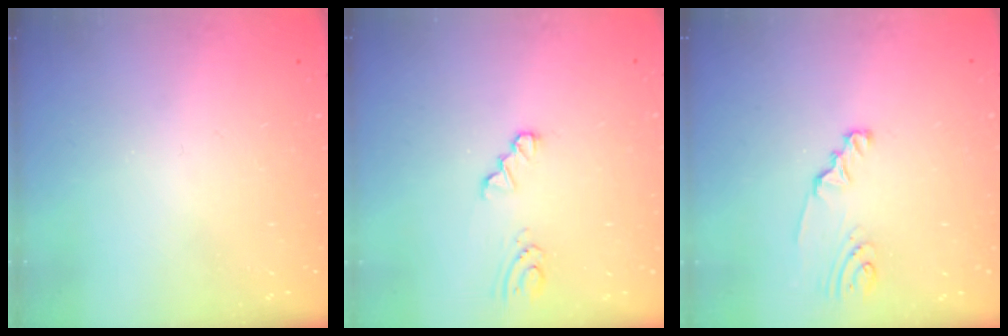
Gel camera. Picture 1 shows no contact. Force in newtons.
{"total": 0.9, "press": 0.9, "slide": 0.1}
{"total": 2.4, "press": 2.4, "slide": 0.1}